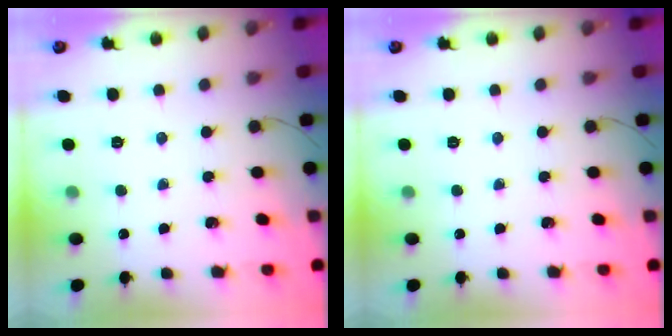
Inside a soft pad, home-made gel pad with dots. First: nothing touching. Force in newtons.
{"total": 0.0}